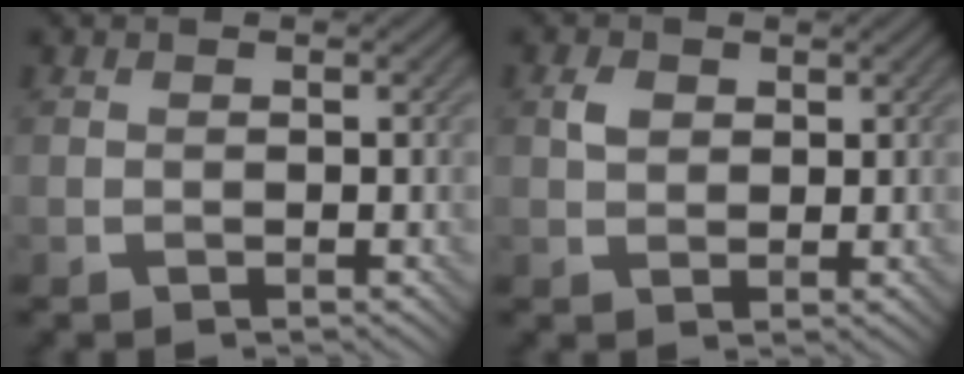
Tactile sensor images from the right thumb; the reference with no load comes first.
{"total": 2.2, "force": [0.8, 1.6, 1.2], "torque": [-0.029, 0.002, 0.015]}